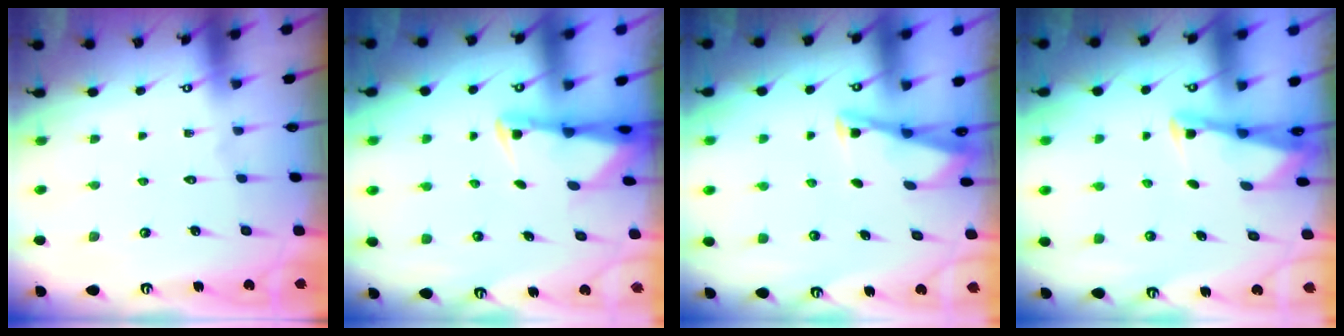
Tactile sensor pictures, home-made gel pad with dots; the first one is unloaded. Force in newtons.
{"total": 2.4, "press": 2.4, "slide": 0.5}
{"total": 2.9, "press": 2.9, "slide": 0.4}
{"total": 2.5, "press": 2.5, "slide": 0.1}